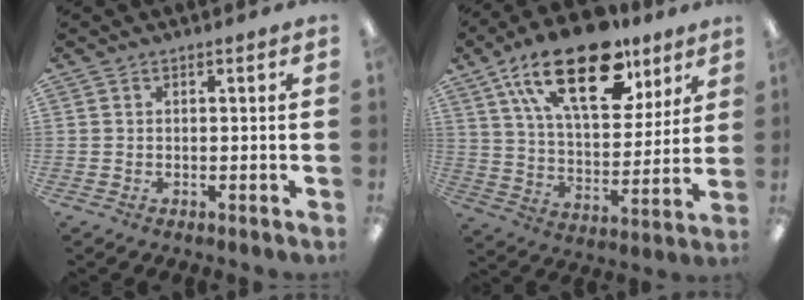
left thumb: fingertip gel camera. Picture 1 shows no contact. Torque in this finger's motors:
{"motor_torque": [0.82, 0.48, 1.89, -0.89, 0.19]}